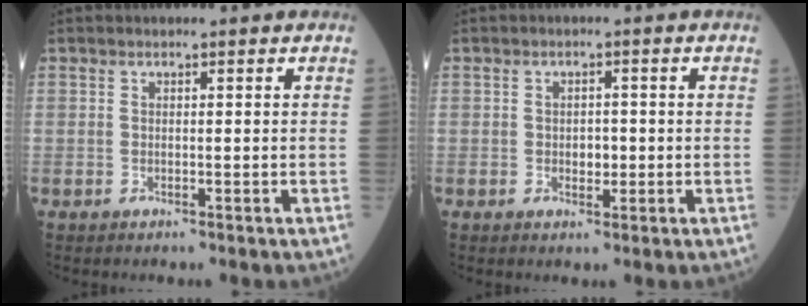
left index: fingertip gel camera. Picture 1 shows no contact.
{"total": 2.0, "force": [-0.5, 1.2, 1.5], "torque": [-0.020, -0.001, -0.008]}